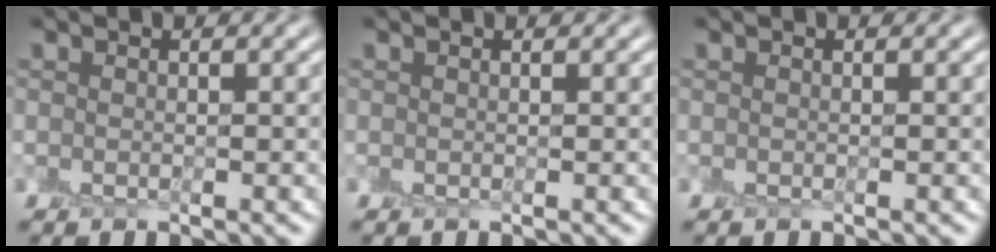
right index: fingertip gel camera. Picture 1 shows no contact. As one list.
[{"total": 0.0}, {"total": 0.0}]